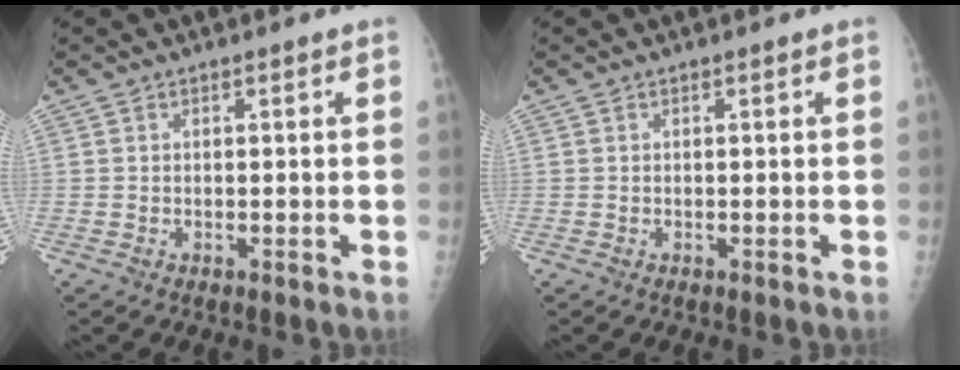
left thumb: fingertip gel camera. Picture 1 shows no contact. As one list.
[{"total": 0.0}]